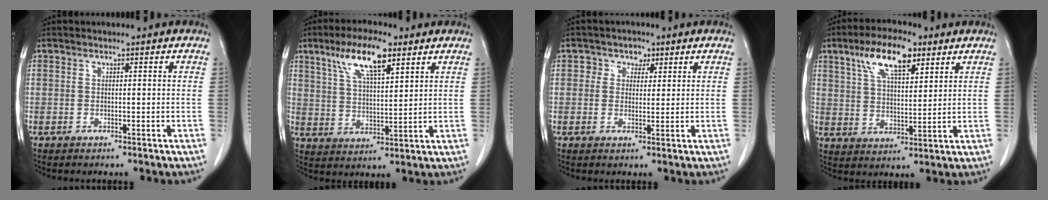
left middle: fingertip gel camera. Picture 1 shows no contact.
{"total": 10.0, "force": [5.9, 2.4, 7.7], "torque": [-0.148, 0.010, 0.109]}
{"total": 2.9, "force": [1.3, 2.4, 1.0], "torque": [-0.008, 0.004, 0.017]}
{"total": 10.3, "force": [5.9, 3.4, 7.8], "torque": [-0.147, 0.015, 0.108]}